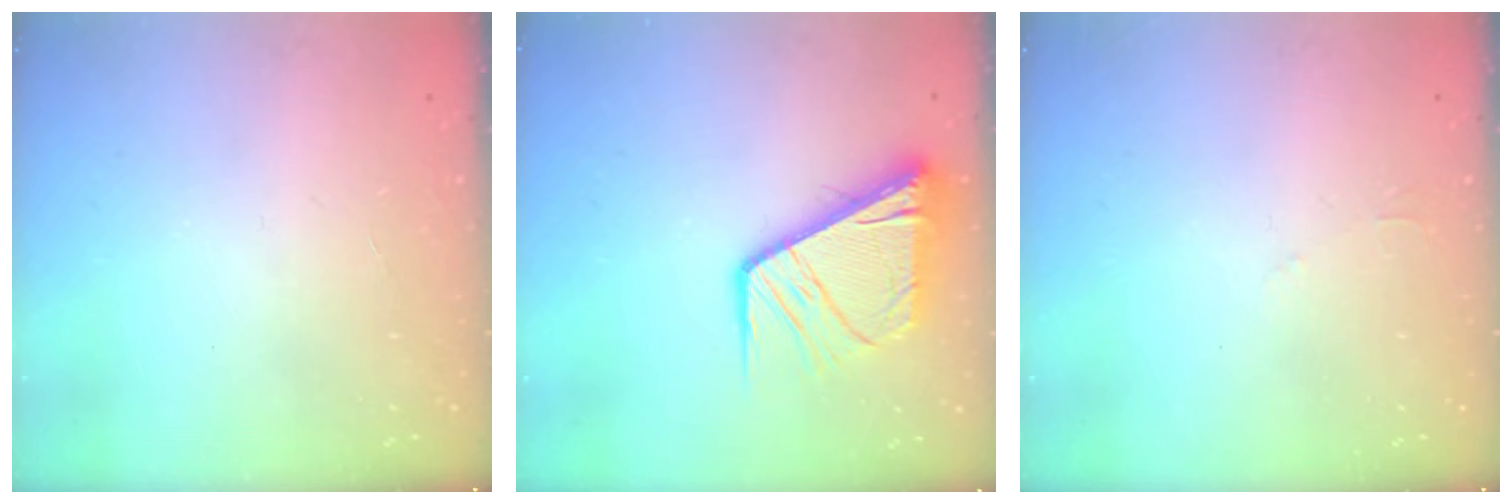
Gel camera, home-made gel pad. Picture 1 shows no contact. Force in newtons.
{"total": 16.4, "press": 16.3, "slide": 1.6}
{"total": 2.3, "press": 2.3, "slide": 0.4}